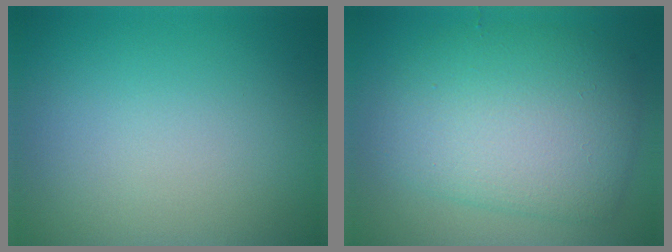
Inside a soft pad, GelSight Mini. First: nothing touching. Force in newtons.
{"total": 7.2, "press": 7.2, "slide": 0.1}